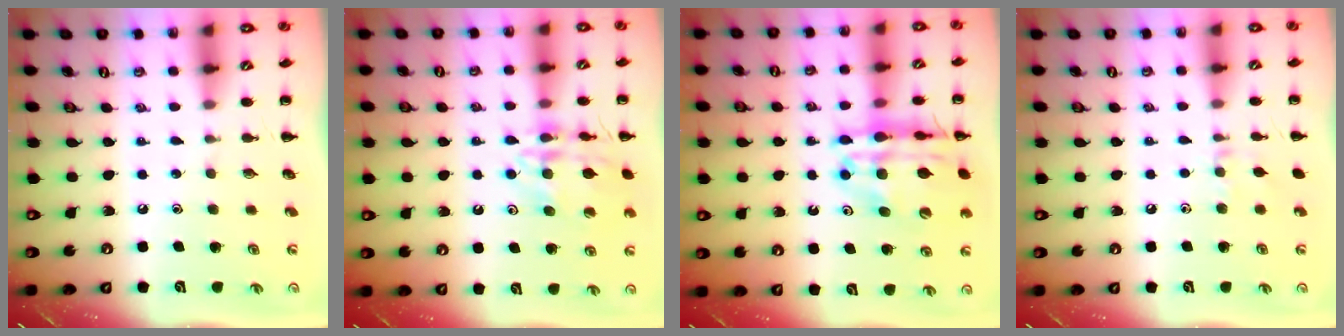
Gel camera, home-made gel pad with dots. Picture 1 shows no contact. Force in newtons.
{"total": 14.5, "press": 14.4, "slide": 1.4}
{"total": 18.3, "press": 18.0, "slide": 3.7}
{"total": 6.3, "press": 6.0, "slide": 1.8}